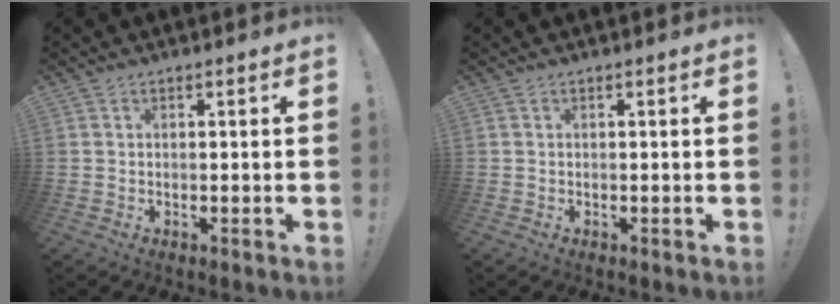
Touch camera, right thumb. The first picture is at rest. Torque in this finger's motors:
{"motor_torque": [0.00, 0.00, 0.00, 0.00, 0.00]}